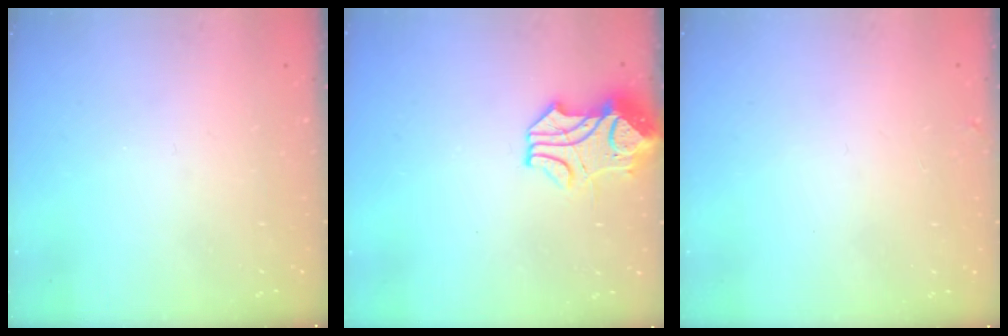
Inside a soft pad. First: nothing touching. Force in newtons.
{"total": 2.2, "press": 1.9, "slide": 1.1}
{"total": 3.9, "press": 3.9, "slide": 0.3}